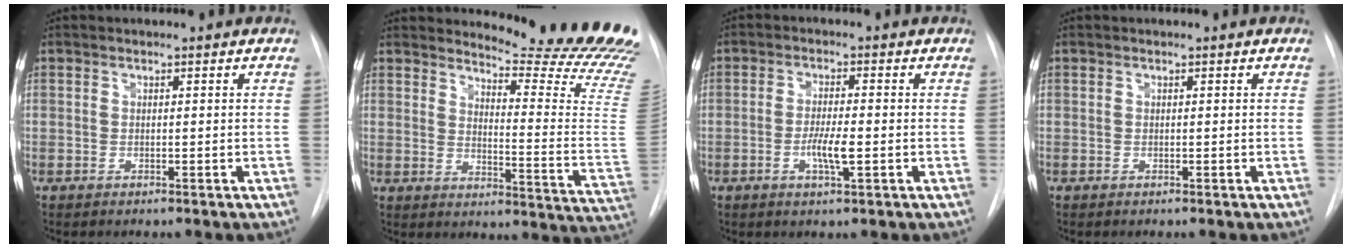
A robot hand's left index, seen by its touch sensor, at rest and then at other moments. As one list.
[{"total": 19.1, "force": [18.3, -1.4, 5.0], "torque": [-0.075, -0.180, 0.207]}, {"total": 4.1, "force": [-1.5, 0.4, 3.7], "torque": [-0.071, -0.008, -0.026]}, {"total": 0.0}]